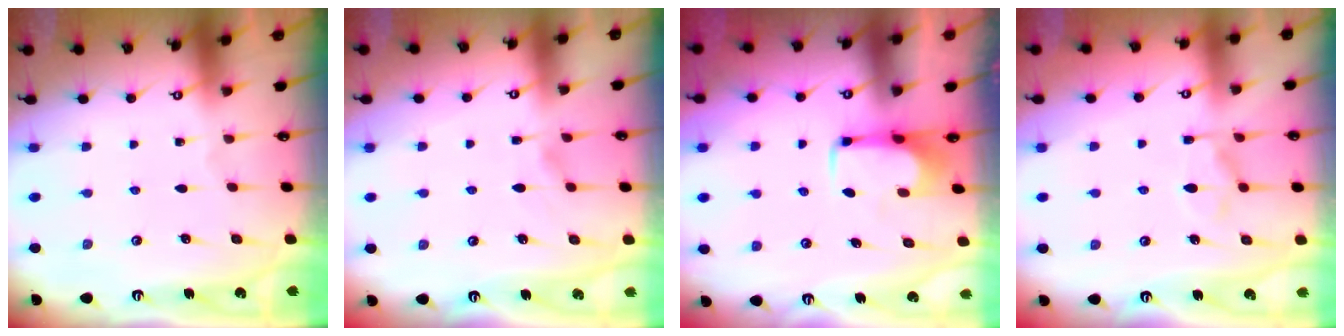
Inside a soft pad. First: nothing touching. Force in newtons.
{"total": 1.8, "press": 1.6, "slide": 0.9}
{"total": 2.1, "press": 2.1, "slide": 0.4}
{"total": 2.6, "press": 2.3, "slide": 1.2}